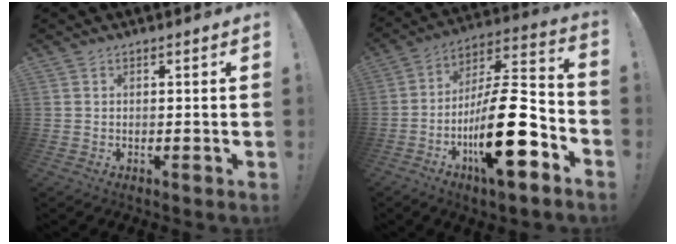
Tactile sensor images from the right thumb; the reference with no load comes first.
{"total": 23.3, "force": [-8.1, 7.6, 20.5], "torque": [-0.361, 0.046, -0.130]}